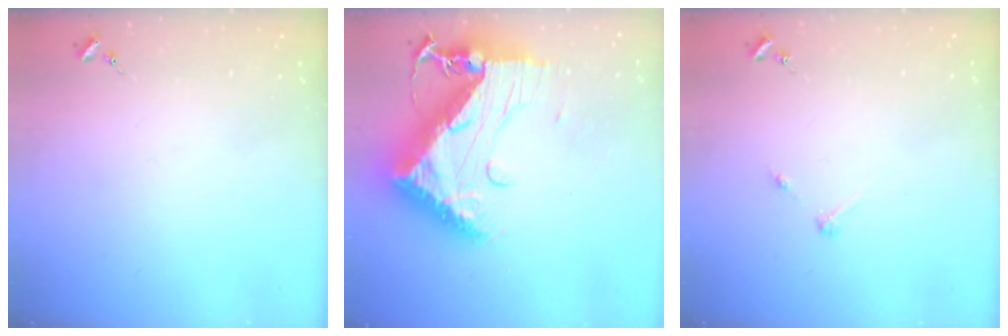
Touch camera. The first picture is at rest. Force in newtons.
{"total": 20.9, "press": 20.8, "slide": 1.9}
{"total": 2.6, "press": 2.6, "slide": 0.3}